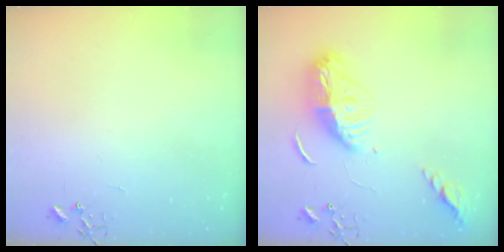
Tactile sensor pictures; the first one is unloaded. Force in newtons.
{"total": 14.6, "press": 14.5, "slide": 1.2}